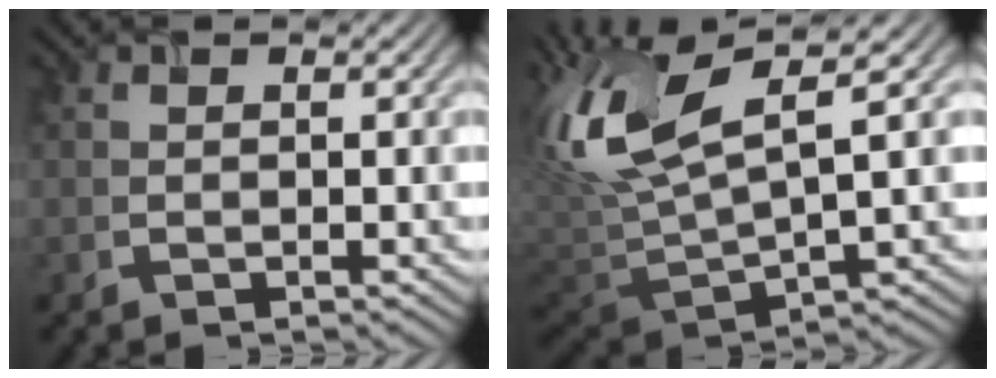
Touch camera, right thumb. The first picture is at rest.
{"total": 13.6, "force": [3.6, 4.9, 12.1], "torque": [-0.294, 0.010, 0.069]}